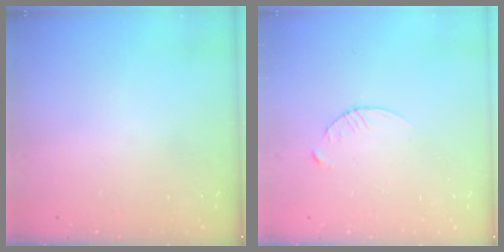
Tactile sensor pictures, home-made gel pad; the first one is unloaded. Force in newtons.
{"total": 3.6, "press": 3.5, "slide": 0.4}